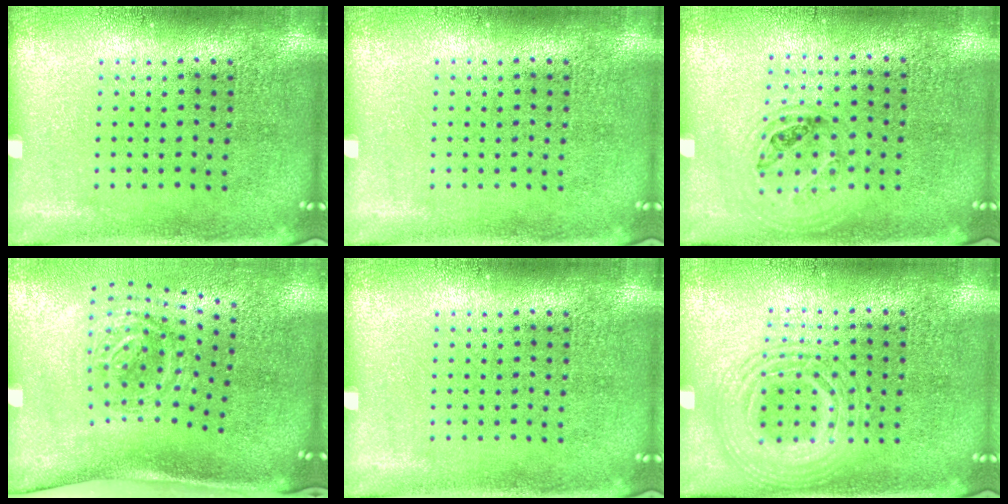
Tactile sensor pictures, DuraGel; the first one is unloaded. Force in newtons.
{"total": 0.0}
{"total": 1.0, "press": 0.9, "slide": 0.3}
{"total": 1.7, "press": 1.2, "slide": 1.3}
{"total": 0.0}
{"total": 2.6, "press": 2.6, "slide": 0.2}